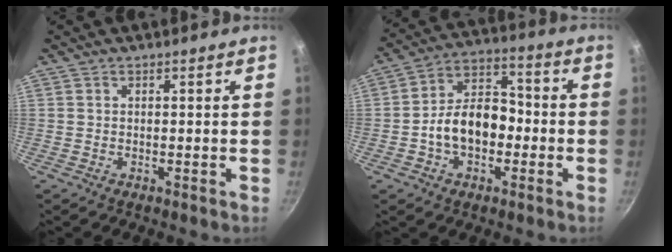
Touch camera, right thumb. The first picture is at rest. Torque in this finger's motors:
{"motor_torque": [1.32, 2.61, 1.11, -0.87, 0.12]}